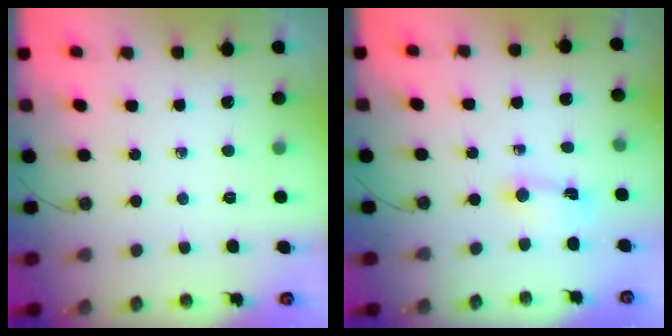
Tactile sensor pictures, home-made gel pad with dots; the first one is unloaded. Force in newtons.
{"total": 1.9, "press": 1.9, "slide": 0.4}